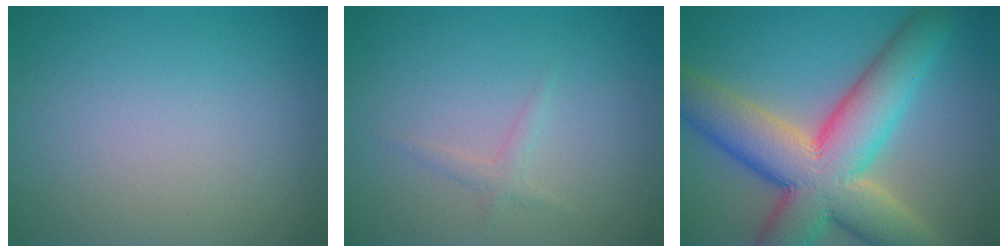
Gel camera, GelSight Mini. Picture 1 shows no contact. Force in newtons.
{"total": 1.1, "press": 1.1, "slide": 0.0}
{"total": 12.6, "press": 12.6, "slide": 0.9}